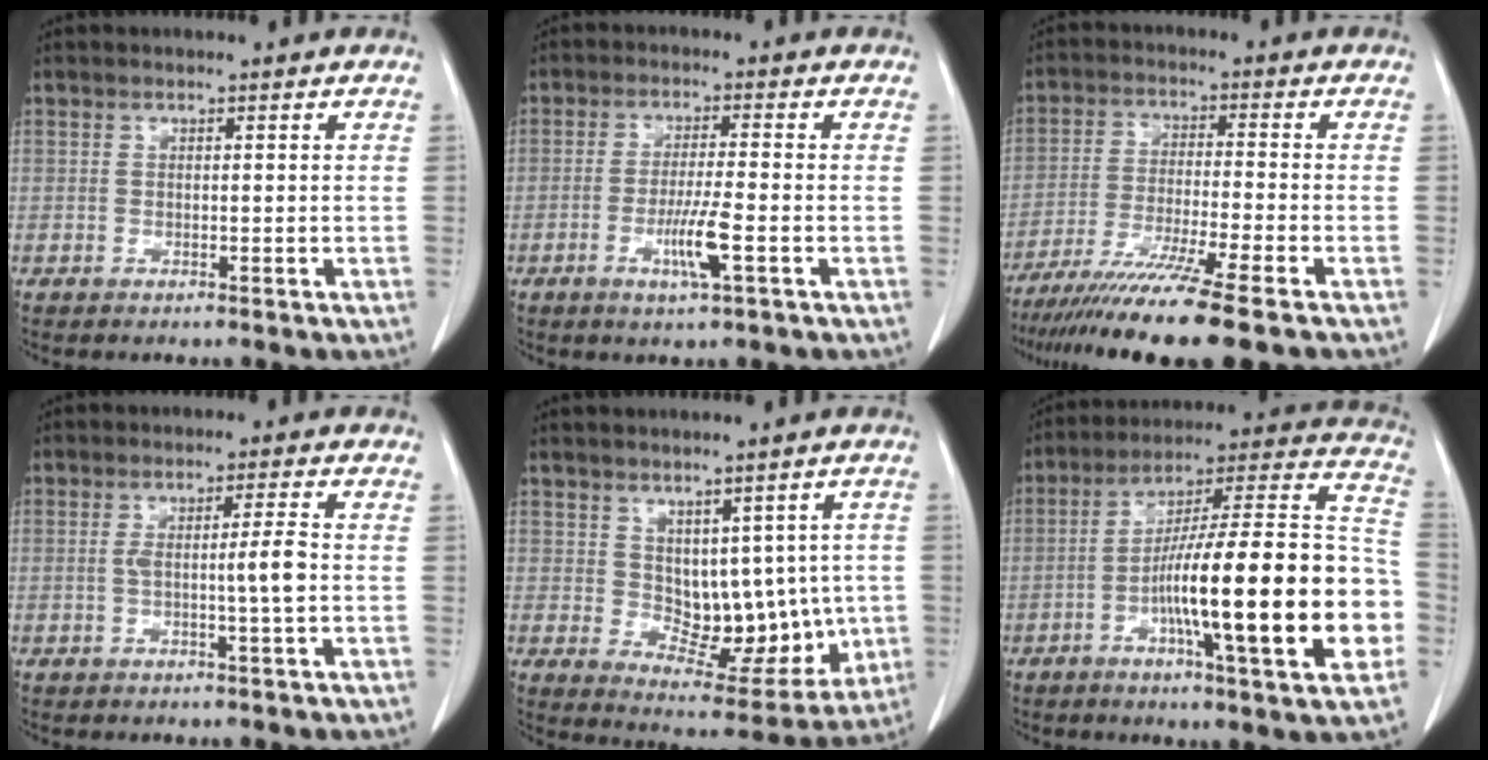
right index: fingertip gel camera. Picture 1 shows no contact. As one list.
[{"total": 5.7, "force": [-2.1, -0.1, 5.3], "torque": [-0.099, -0.011, -0.039]}, {"total": 14.0, "force": [-10.6, -1.3, 9.0], "torque": [-0.157, -0.046, -0.175]}, {"total": 4.4, "force": [-0.5, -0.5, 4.3], "torque": [-0.076, 0.001, -0.007]}, {"total": 10.8, "force": [0.4, 6.6, 8.6], "torque": [-0.093, 0.005, 0.032]}, {"total": 25.8, "force": [-6.0, 1.9, 25.0], "torque": [-0.317, 0.010, -0.099]}]